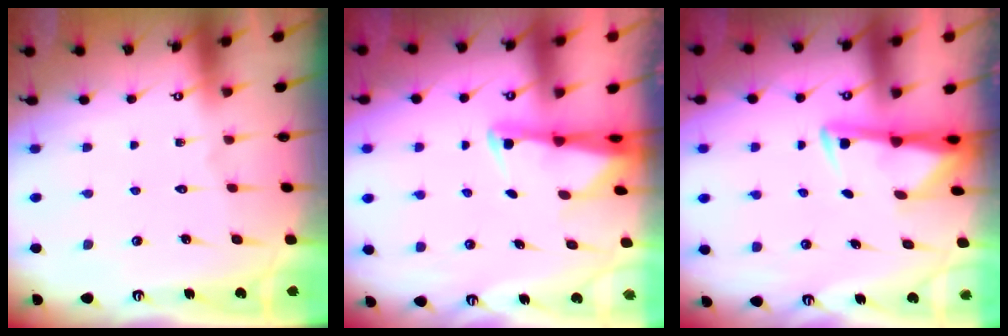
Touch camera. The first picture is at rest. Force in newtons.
{"total": 2.6, "press": 2.6, "slide": 0.5}
{"total": 2.8, "press": 2.8, "slide": 0.5}